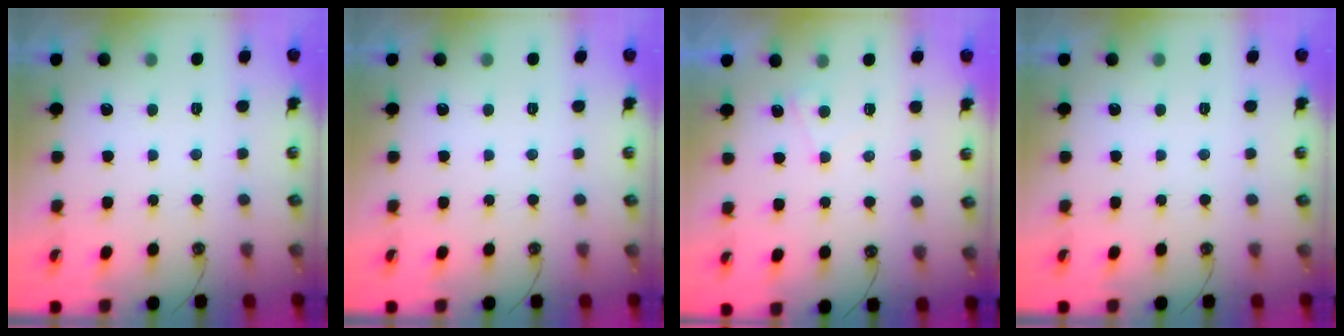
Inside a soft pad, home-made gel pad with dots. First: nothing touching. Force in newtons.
{"total": 0.0}
{"total": 2.4, "press": 2.4, "slide": 0.3}
{"total": 0.0}